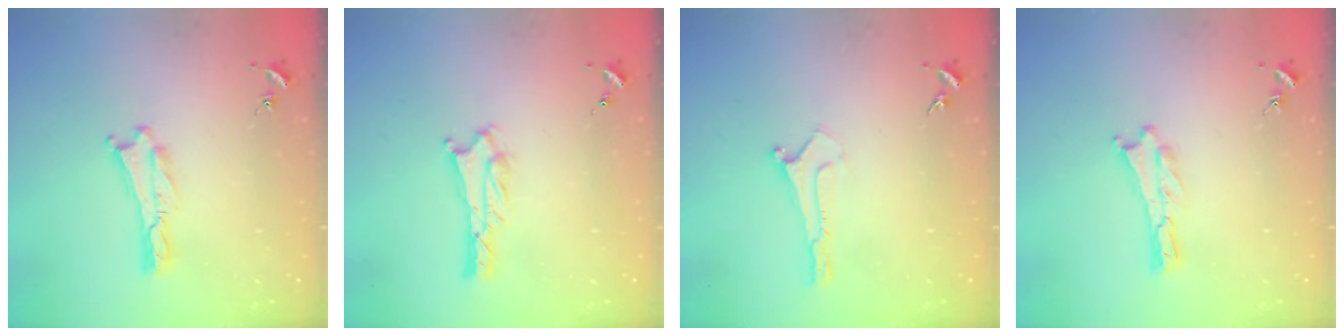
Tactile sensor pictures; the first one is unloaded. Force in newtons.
{"total": 2.0, "press": 2.0, "slide": 0.3}
{"total": 0.0}
{"total": 0.0}